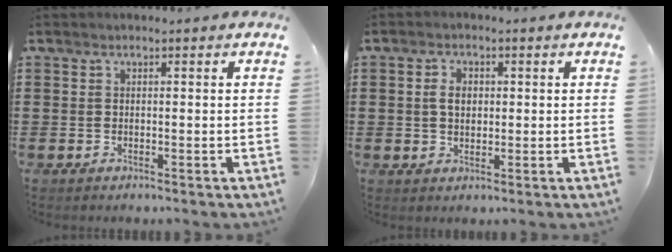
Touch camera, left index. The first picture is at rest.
{"total": 3.1, "force": [0.5, 1.9, 2.4], "torque": [-0.050, 0.010, 0.007]}